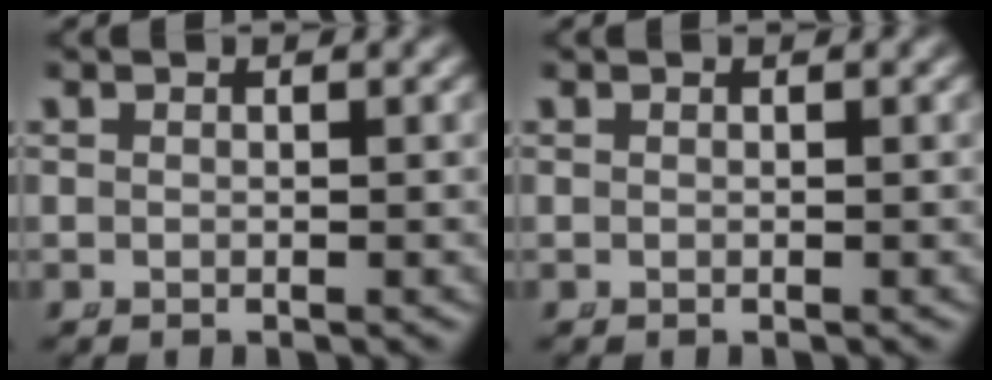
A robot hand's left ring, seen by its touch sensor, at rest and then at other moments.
{"total": 0.0}